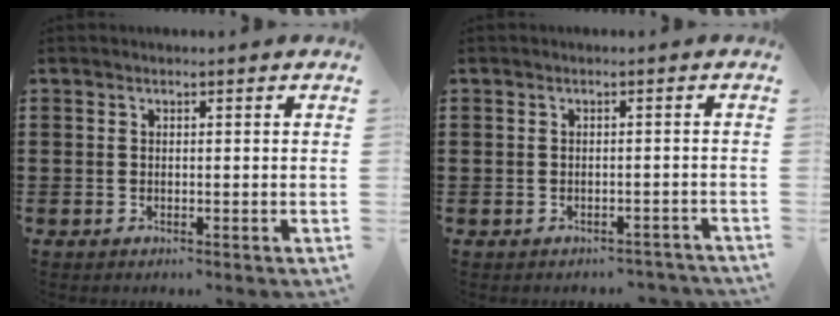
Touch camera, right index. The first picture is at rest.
{"total": 1.5, "force": [-1.4, 0.6, 0.0], "torque": [-0.005, 0.001, -0.032]}